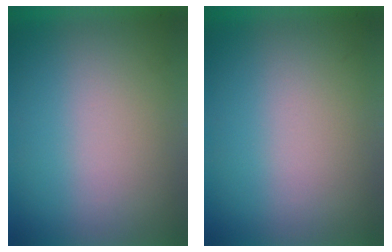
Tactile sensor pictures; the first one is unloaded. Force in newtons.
{"total": 0.0}